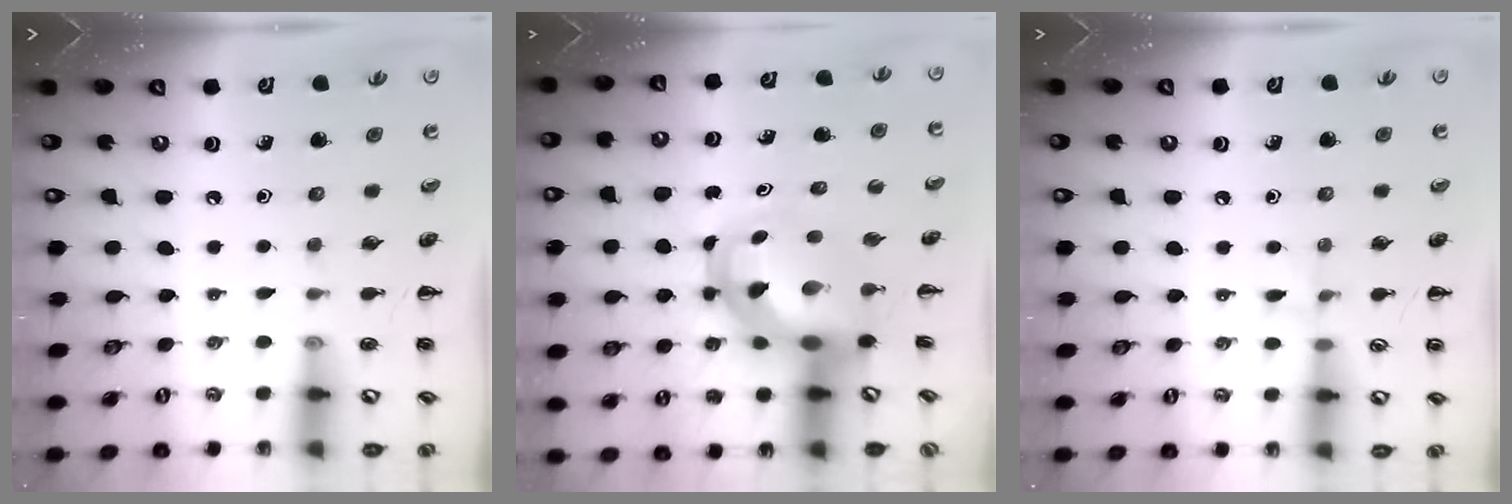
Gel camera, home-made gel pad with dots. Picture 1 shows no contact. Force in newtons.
{"total": 6.3, "press": 6.1, "slide": 1.6}
{"total": 3.7, "press": 3.5, "slide": 1.4}